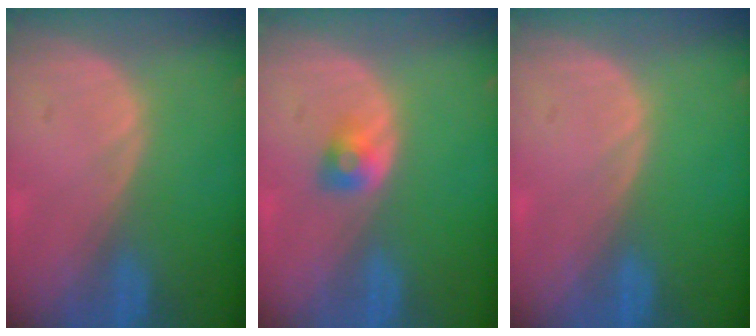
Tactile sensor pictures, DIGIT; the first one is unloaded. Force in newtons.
{"total": 2.3, "press": 2.2, "slide": 0.7}
{"total": 0.0}